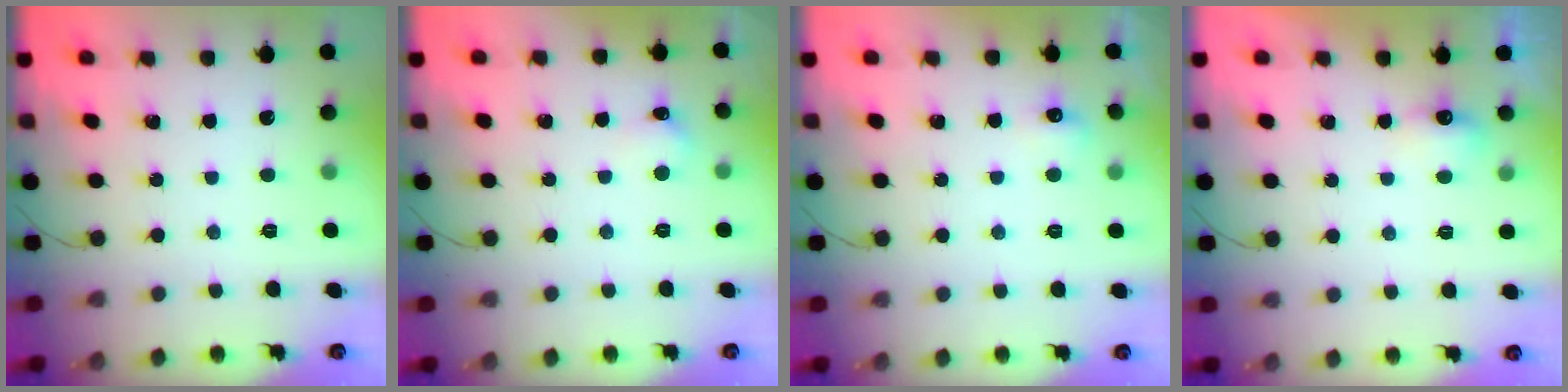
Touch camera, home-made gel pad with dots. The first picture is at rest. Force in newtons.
{"total": 5.1, "press": 5.0, "slide": 1.3}
{"total": 4.4, "press": 4.2, "slide": 1.2}
{"total": 5.1, "press": 5.0, "slide": 1.0}